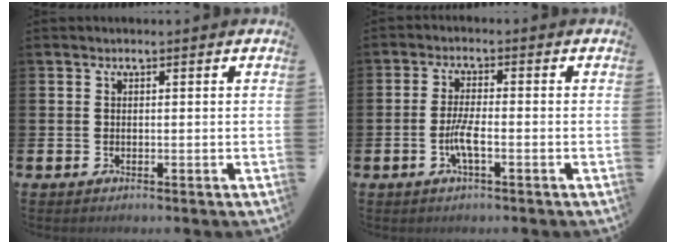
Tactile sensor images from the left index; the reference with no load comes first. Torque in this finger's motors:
{"motor_torque": [0.24, 0.11, 0.15, 0.10]}